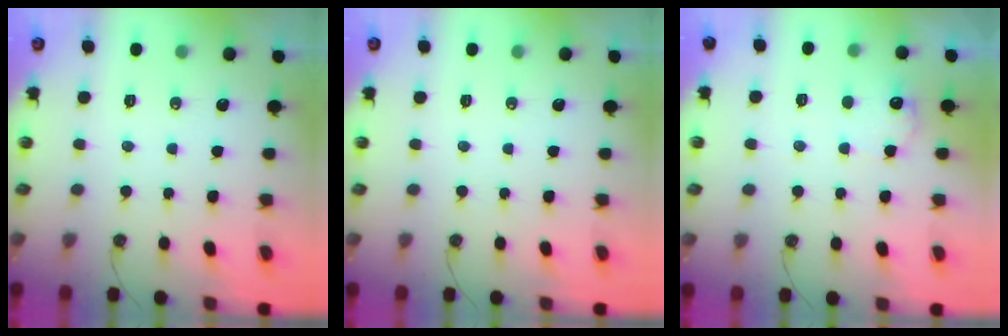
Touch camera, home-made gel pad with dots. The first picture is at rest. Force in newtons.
{"total": 0.0}
{"total": 7.5, "press": 7.5, "slide": 0.4}